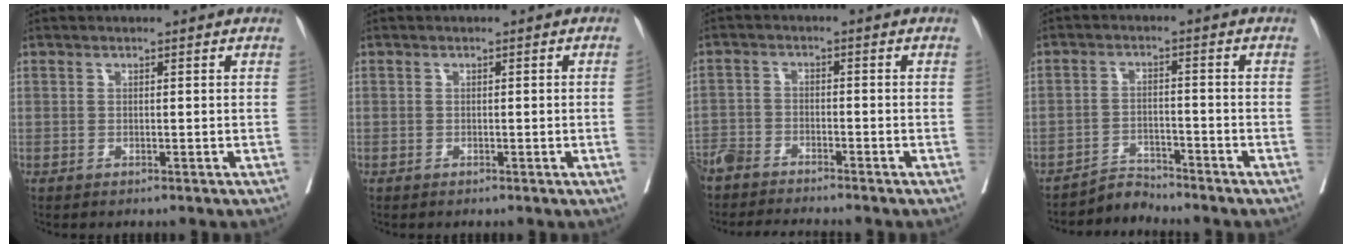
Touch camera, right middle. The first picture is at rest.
{"total": 0.7, "force": [-0.2, -0.1, 0.7], "torque": [-0.009, 0.004, -0.002]}
{"total": 7.0, "force": [-6.8, 0.5, 1.5], "torque": [-0.017, -0.010, -0.117]}
{"total": 3.6, "force": [-3.4, -0.1, -1.0], "torque": [0.019, -0.007, -0.060]}